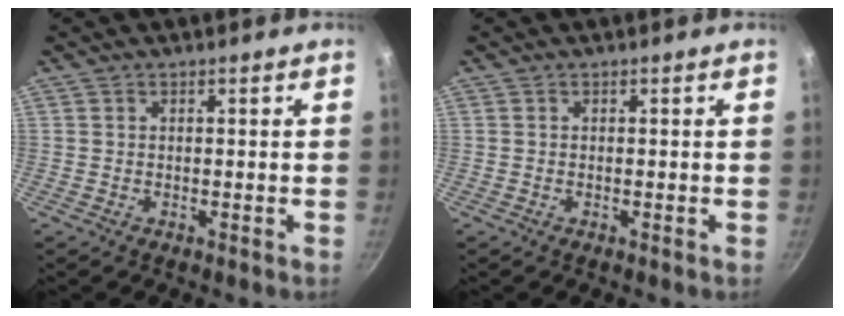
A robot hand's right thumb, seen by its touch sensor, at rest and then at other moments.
{"total": 0.0}